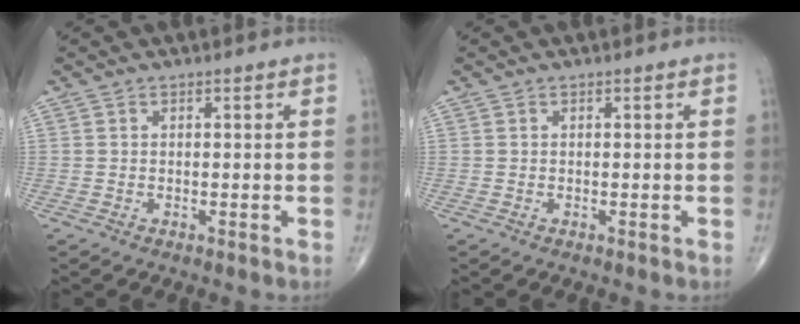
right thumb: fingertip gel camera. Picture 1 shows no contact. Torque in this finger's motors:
{"motor_torque": [0.00, 0.00, -0.01, 0.04, 0.00]}